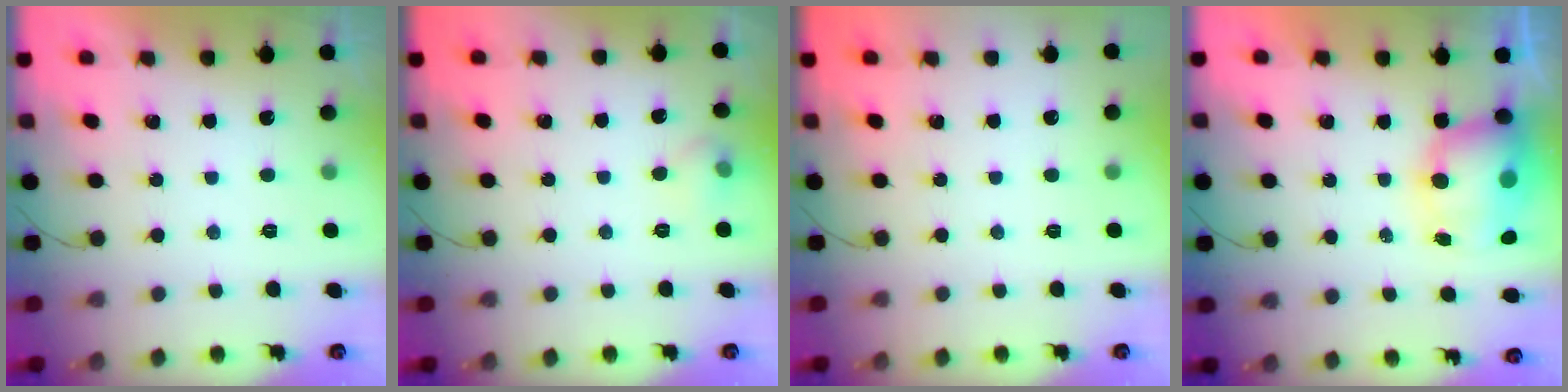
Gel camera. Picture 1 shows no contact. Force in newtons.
{"total": 5.1, "press": 4.6, "slide": 2.3}
{"total": 0.0}
{"total": 10.4, "press": 10.0, "slide": 2.8}